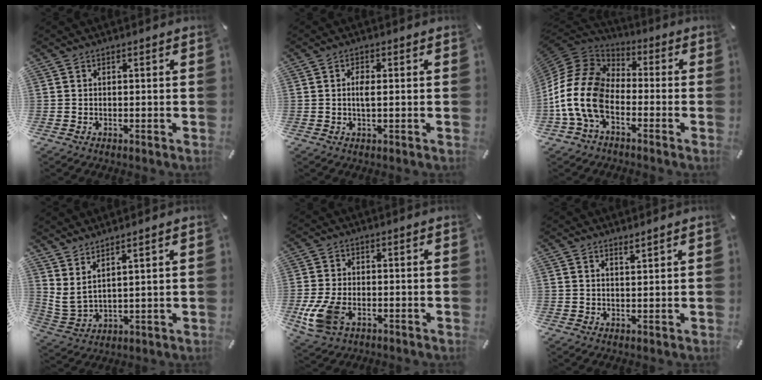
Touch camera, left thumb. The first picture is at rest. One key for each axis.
{"total": 3.0, "fx": 0.1, "fy": 1.1, "fz": 2.8, "tx": -0.056, "ty": 0.002, "tz": 0.001}
{"total": 15.5, "fx": -6.4, "fy": 10.3, "fz": 9.6, "tx": -0.225, "ty": 0.023, "tz": -0.122}
{"total": 4.0, "fx": 3.7, "fy": 0.2, "fz": 1.7, "tx": -0.055, "ty": -0.036, "tz": 0.063}
{"total": 8.8, "fx": -2.9, "fy": 5.5, "fz": 6.2, "tx": -0.156, "ty": -0.004, "tz": -0.054}
{"total": 1.8, "fx": 1.7, "fy": -0.1, "fz": 0.6, "tx": -0.012, "ty": -0.006, "tz": 0.031}